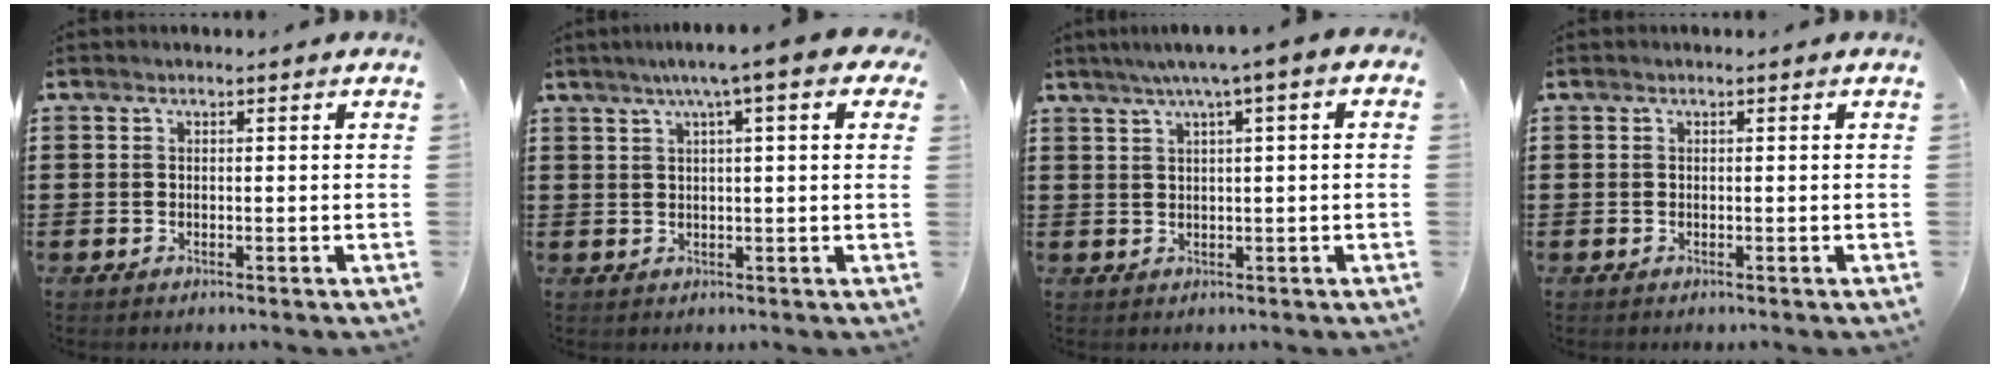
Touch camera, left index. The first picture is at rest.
{"total": 6.1, "force": [3.0, 0.1, 5.3], "torque": [-0.107, 0.011, 0.049]}
{"total": 3.3, "force": [0.9, -0.1, 3.2], "torque": [-0.062, -0.001, 0.011]}
{"total": 0.0}